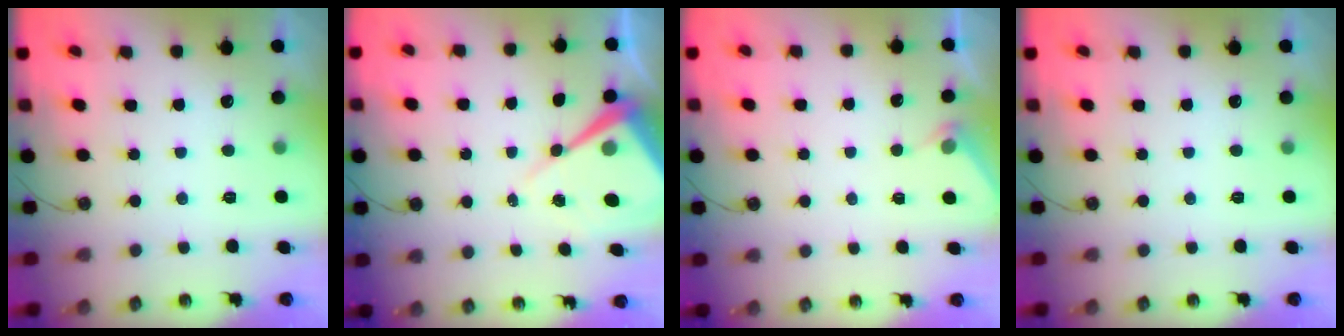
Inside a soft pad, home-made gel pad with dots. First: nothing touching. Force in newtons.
{"total": 10.3, "press": 10.2, "slide": 1.1}
{"total": 3.0, "press": 2.9, "slide": 0.4}
{"total": 0.0}